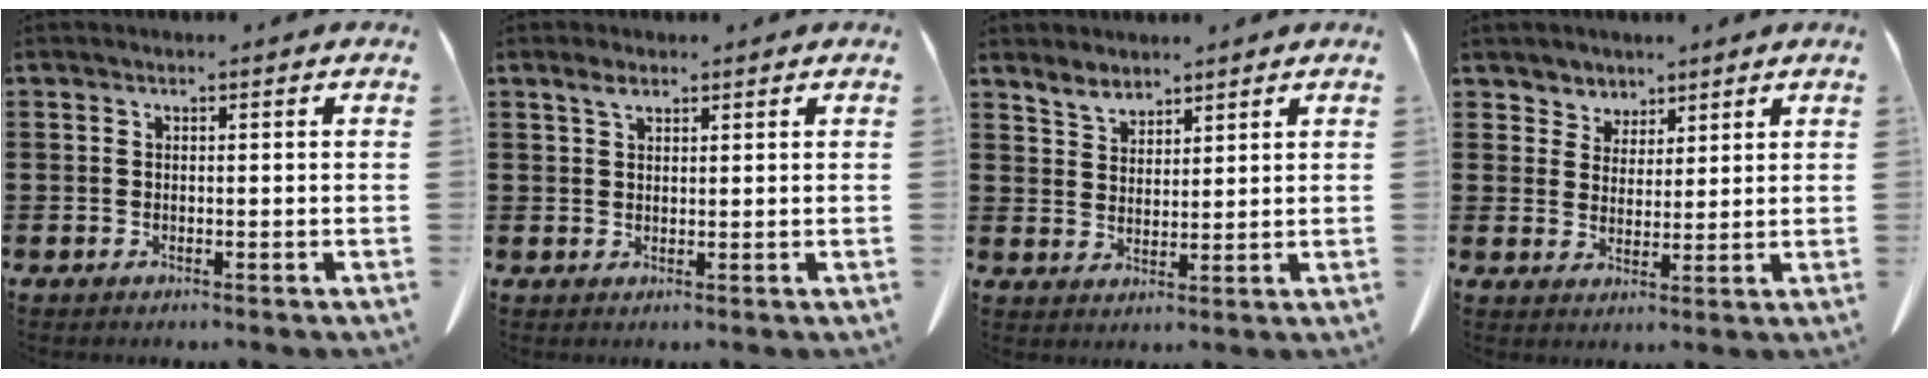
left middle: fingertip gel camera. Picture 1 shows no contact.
{"total": 2.3, "force": [1.6, 0.9, 1.5], "torque": [-0.033, 0.001, 0.030]}
{"total": 3.5, "force": [3.1, 1.4, 0.6], "torque": [-0.022, -0.003, 0.060]}
{"total": 4.0, "force": [3.2, 2.3, -0.4], "torque": [-0.013, -0.005, 0.061]}